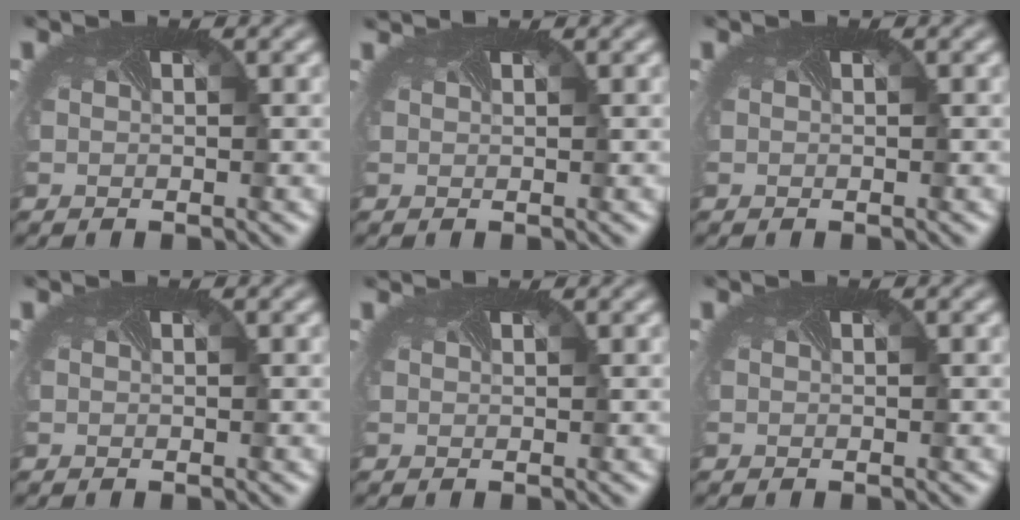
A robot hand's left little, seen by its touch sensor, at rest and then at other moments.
{"total": 1.1, "force": [1.1, 0.0, 0.0], "torque": [-0.003, 0.002, 0.006]}
{"total": 0.0}
{"total": 0.0}
{"total": 0.9, "force": [0.9, -0.2, -0.2], "torque": [-0.002, -0.001, 0.008]}
{"total": 0.0}